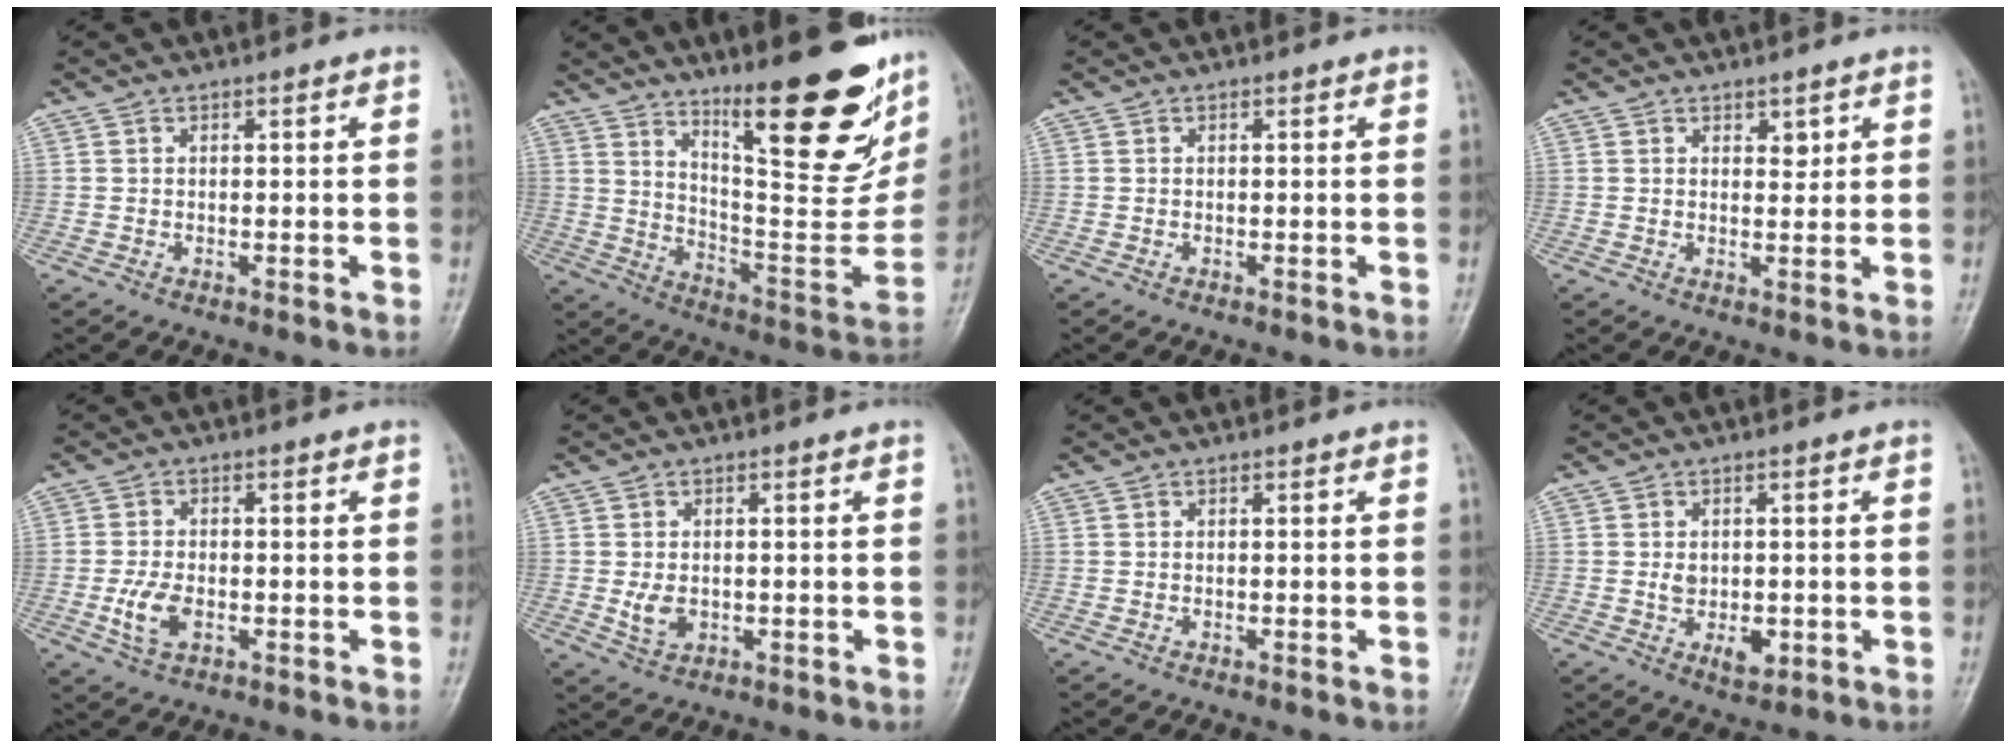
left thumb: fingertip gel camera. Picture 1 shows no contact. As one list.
[{"total": 25.4, "force": [15.6, 6.8, 18.9], "torque": [-0.233, -0.091, 0.246]}, {"total": 0.0}, {"total": 1.7, "force": [1.0, 1.1, 0.9], "torque": [0.002, -0.006, 0.016]}, {"total": 5.1, "force": [-1.3, 3.0, 3.9], "torque": [-0.083, 0.002, -0.024]}, {"total": 3.6, "force": [-0.4, 2.5, 2.5], "torque": [-0.038, -0.004, -0.001]}, {"total": 0.0}, {"total": 4.9, "force": [-0.6, 3.3, 3.5], "torque": [-0.042, -0.006, -0.001]}]